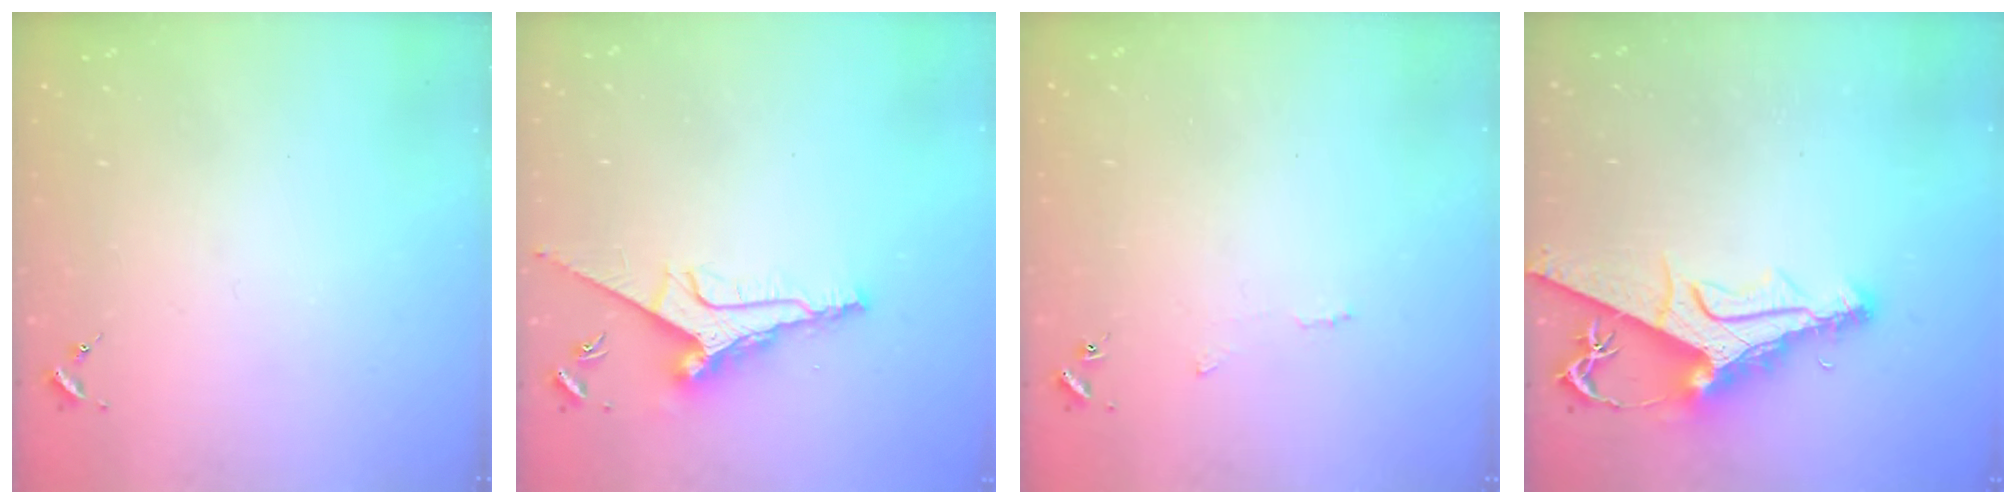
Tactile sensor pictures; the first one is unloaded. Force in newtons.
{"total": 10.2, "press": 10.2, "slide": 0.2}
{"total": 2.9, "press": 2.9, "slide": 0.5}
{"total": 11.6, "press": 11.6, "slide": 1.2}